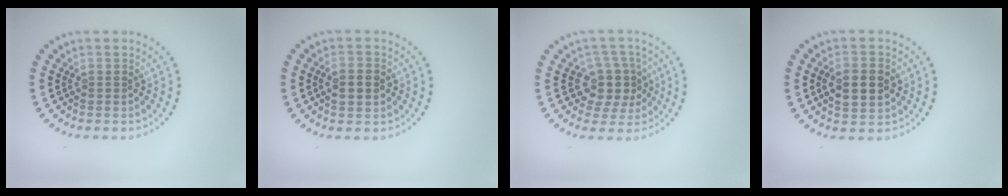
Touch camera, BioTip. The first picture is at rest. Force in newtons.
{"total": 2.5, "press": 2.4, "slide": 0.2}
{"total": 3.6, "press": 3.1, "slide": 1.8}
{"total": 4.6, "press": 4.6, "slide": 0.3}